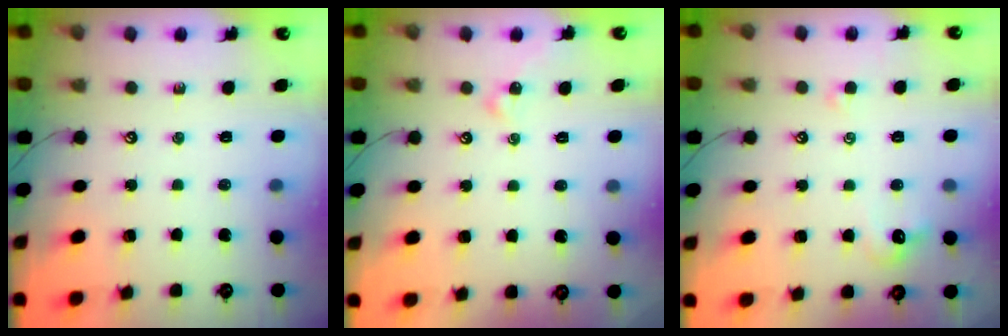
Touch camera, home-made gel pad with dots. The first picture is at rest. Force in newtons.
{"total": 1.3, "press": 1.2, "slide": 0.4}
{"total": 2.3, "press": 2.2, "slide": 0.7}